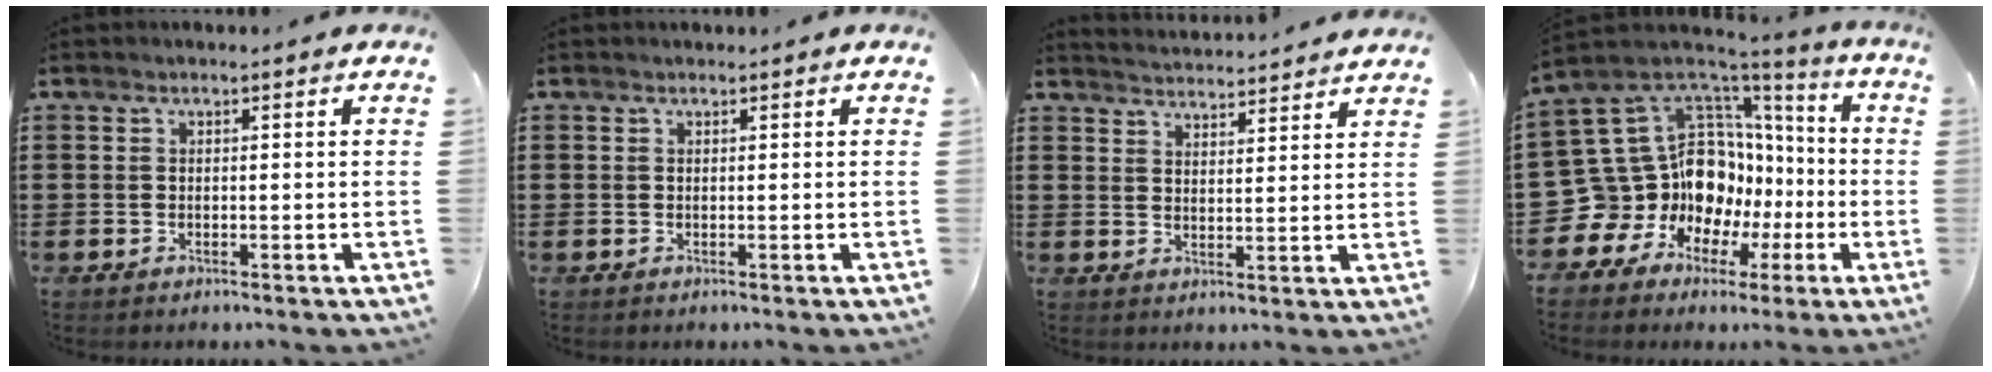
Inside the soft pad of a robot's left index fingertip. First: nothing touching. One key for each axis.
{"total": 0.0}
{"total": 3.5, "fx": 3.4, "fy": -0.5, "fz": -0.3, "tx": -0.006, "ty": -0.021, "tz": 0.061}
{"total": 16.3, "fx": -1.1, "fy": 14.5, "fz": 7.4, "tx": -0.202, "ty": -0.039, "tz": 0.012}